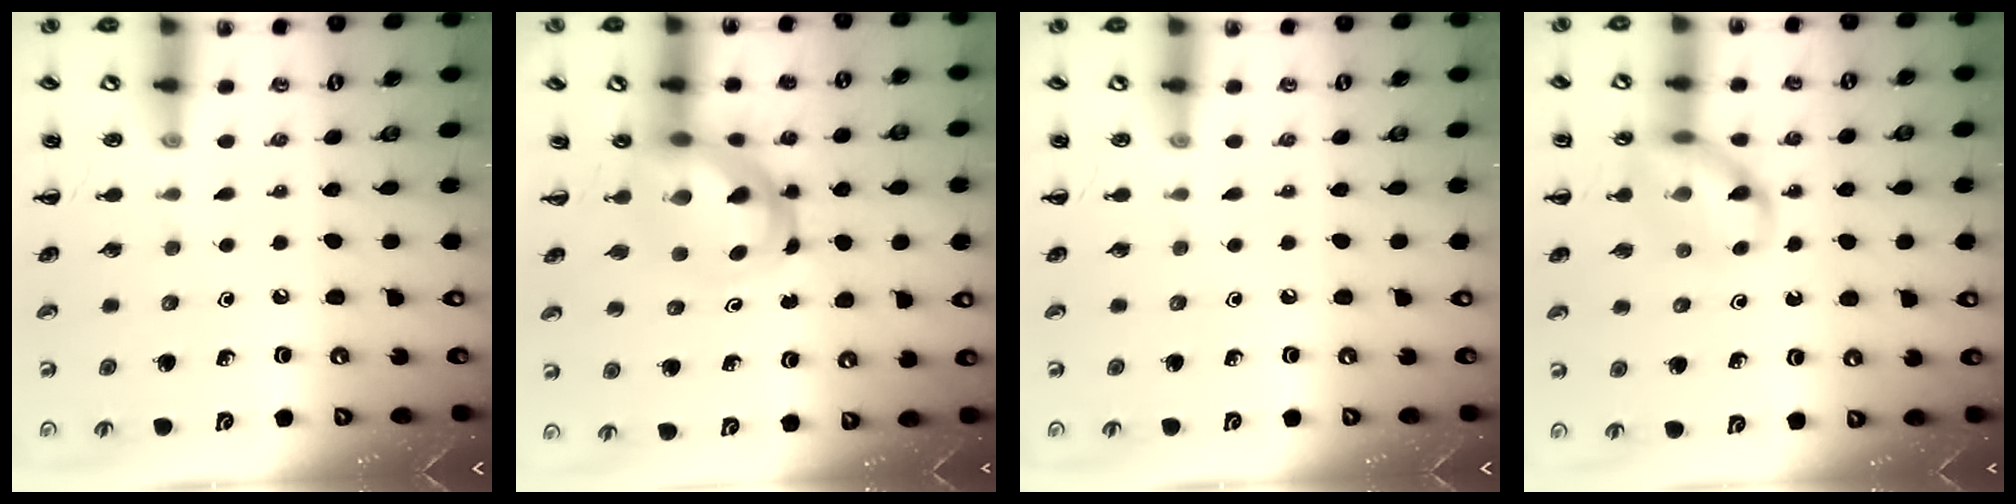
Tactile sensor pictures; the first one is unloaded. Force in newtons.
{"total": 5.1, "press": 5.0, "slide": 1.2}
{"total": 0.0}
{"total": 11.7, "press": 11.6, "slide": 1.6}